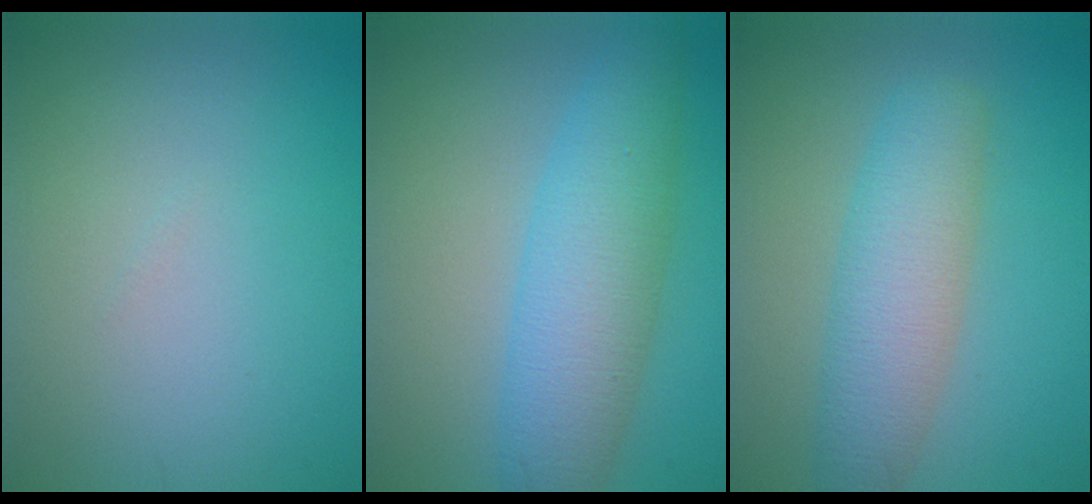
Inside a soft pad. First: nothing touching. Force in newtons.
{"total": 6.6, "press": 6.6, "slide": 0.1}
{"total": 5.5, "press": 5.5, "slide": 0.1}